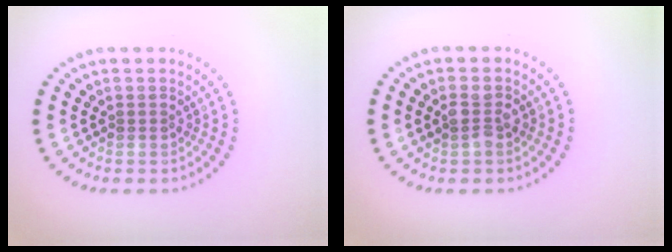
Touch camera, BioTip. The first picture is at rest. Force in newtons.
{"total": 2.0, "press": 2.0, "slide": 0.3}